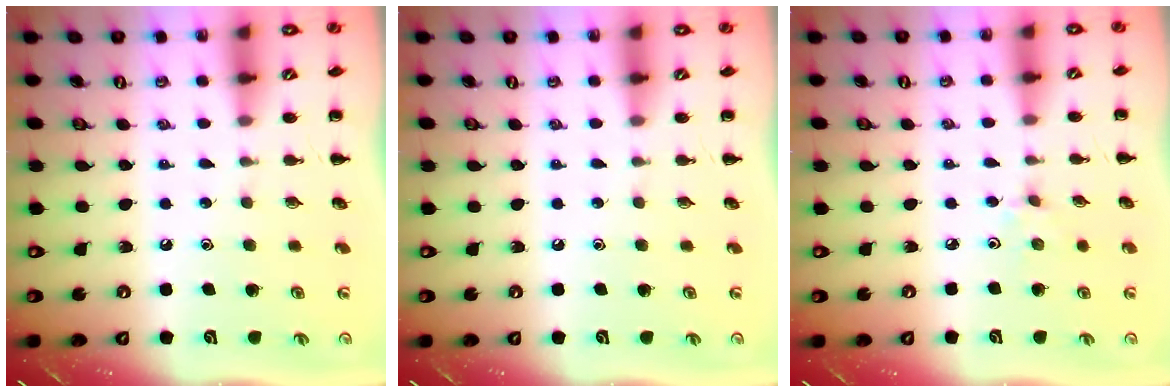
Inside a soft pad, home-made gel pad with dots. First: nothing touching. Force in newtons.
{"total": 0.0}
{"total": 1.9, "press": 1.8, "slide": 0.7}